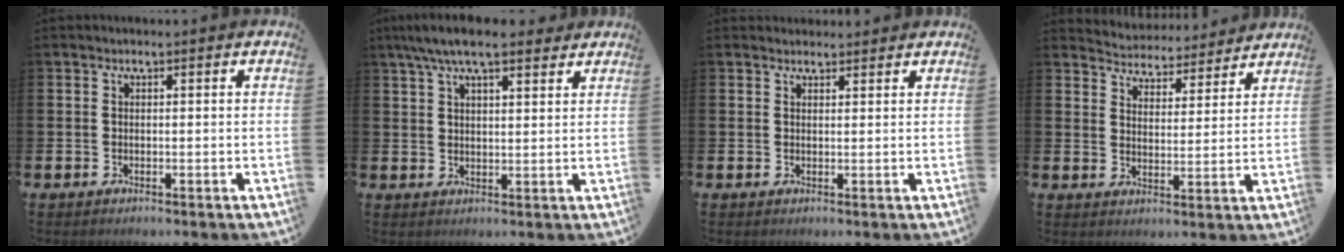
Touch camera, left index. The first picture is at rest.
{"total": 6.6, "force": [5.6, 1.6, 3.1], "torque": [-0.070, -0.010, 0.102]}
{"total": 1.8, "force": [1.7, 0.6, -0.1], "torque": [0.009, -0.004, 0.030]}
{"total": 4.6, "force": [4.5, 1.2, -0.5], "torque": [-0.010, -0.040, 0.075]}